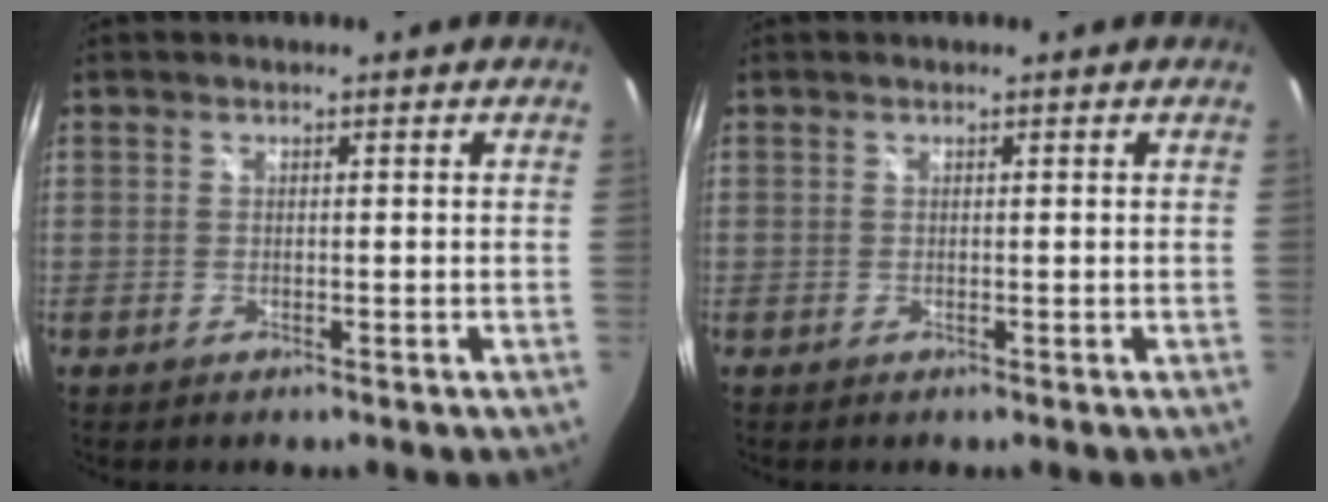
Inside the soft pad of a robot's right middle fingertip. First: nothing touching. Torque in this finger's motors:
{"motor_torque": [0.63, -0.74, -0.04, 0.00]}